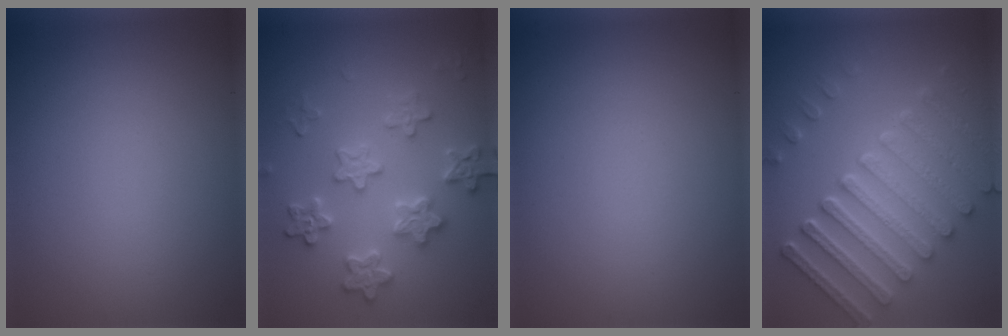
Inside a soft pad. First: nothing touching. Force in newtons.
{"total": 3.8, "press": 3.8, "slide": 0.3}
{"total": 0.0}
{"total": 8.1, "press": 6.1, "slide": 5.3}